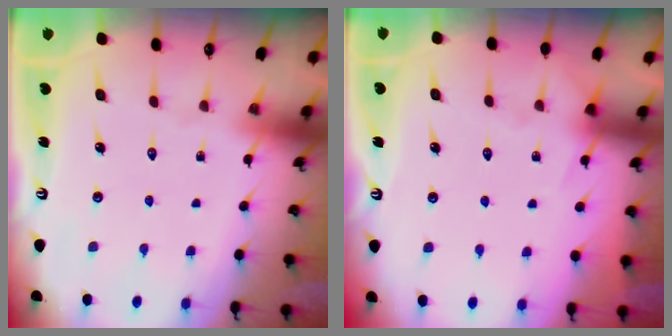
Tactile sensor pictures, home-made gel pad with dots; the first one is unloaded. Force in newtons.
{"total": 5.7, "press": 5.6, "slide": 0.7}